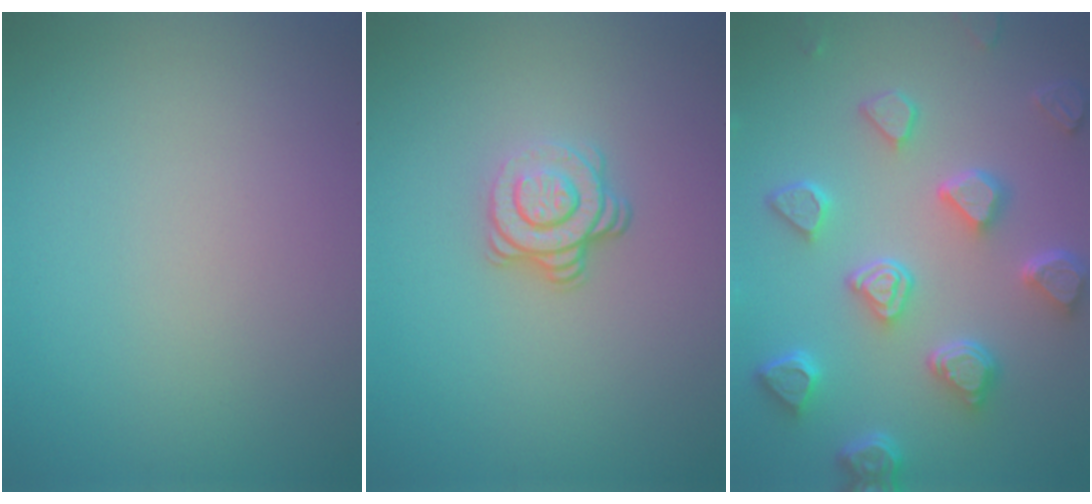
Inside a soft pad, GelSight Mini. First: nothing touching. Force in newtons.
{"total": 3.6, "press": 2.5, "slide": 2.6}
{"total": 6.6, "press": 5.3, "slide": 4.0}